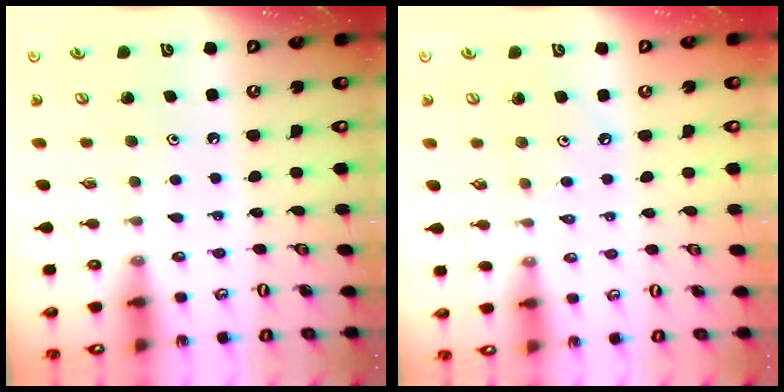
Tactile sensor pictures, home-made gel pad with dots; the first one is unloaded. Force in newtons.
{"total": 1.9, "press": 1.8, "slide": 0.5}